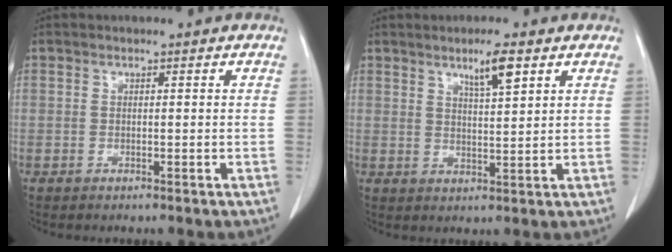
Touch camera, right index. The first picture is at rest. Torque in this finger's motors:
{"motor_torque": [0.50, 0.42, 0.03, 0.03]}